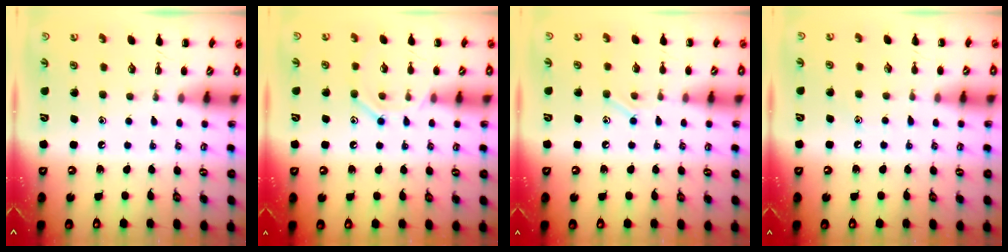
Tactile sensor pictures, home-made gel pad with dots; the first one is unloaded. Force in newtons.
{"total": 9.0, "press": 9.0, "slide": 0.9}
{"total": 8.6, "press": 8.4, "slide": 1.5}
{"total": 4.9, "press": 4.5, "slide": 1.7}